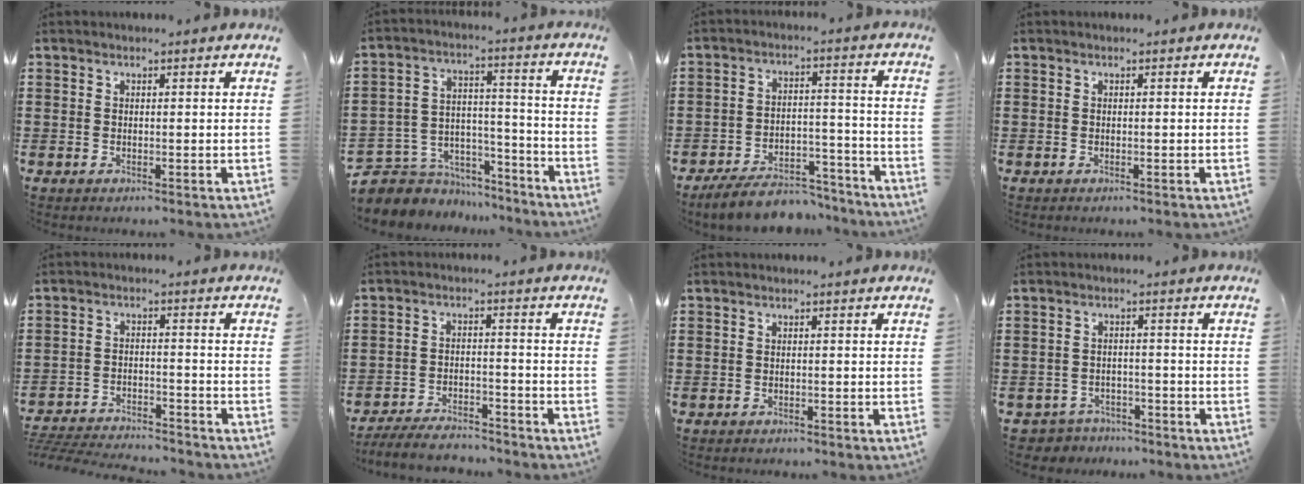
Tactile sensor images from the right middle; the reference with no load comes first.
{"total": 5.9, "force": [-5.0, 3.2, 0.0], "torque": [-0.020, 0.008, -0.102]}
{"total": 7.8, "force": [-7.2, 2.0, 2.3], "torque": [-0.037, 0.024, -0.136]}
{"total": 0.0}
{"total": 4.9, "force": [-4.8, 0.4, 0.6], "torque": [-0.025, 0.002, -0.104]}
{"total": 4.8, "force": [-4.6, 0.7, 1.0], "torque": [-0.023, 0.004, -0.095]}
{"total": 0.6, "force": [-0.5, 0.1, -0.1], "torque": [0.000, 0.002, -0.012]}
{"total": 3.2, "force": [-3.0, 0.9, -0.3], "torque": [-0.005, 0.002, -0.068]}